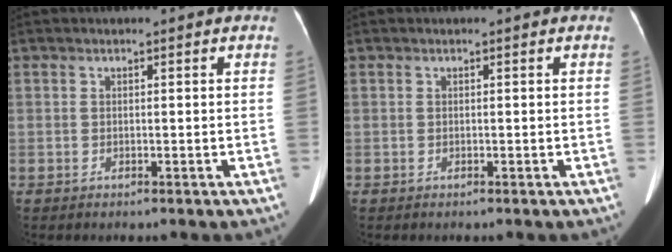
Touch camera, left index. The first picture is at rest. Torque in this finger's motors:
{"motor_torque": [0.03, 0.04, 0.03, 0.01]}